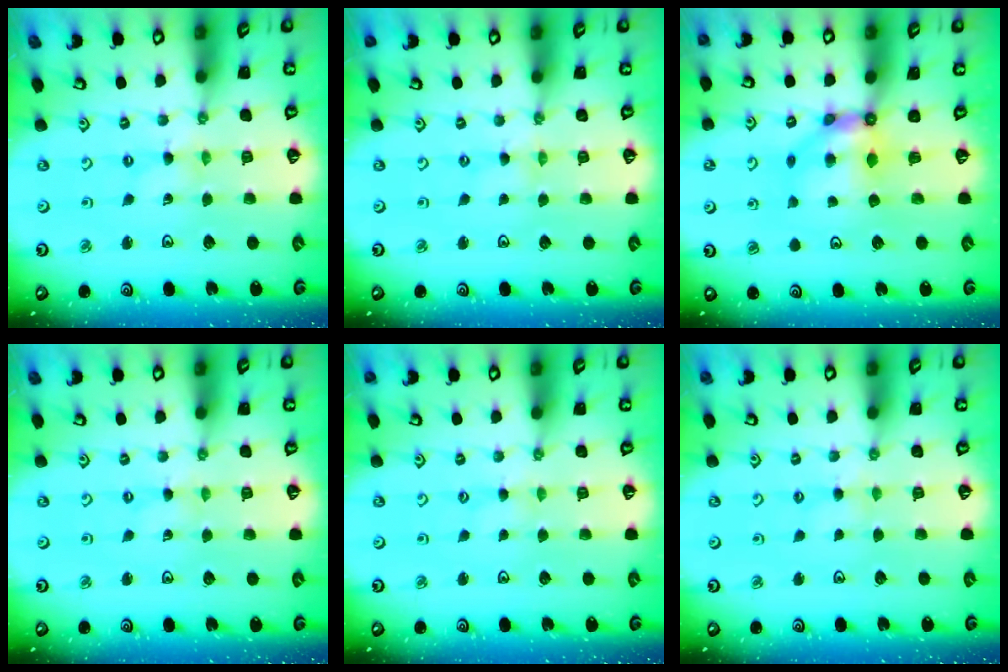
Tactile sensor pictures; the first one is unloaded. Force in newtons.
{"total": 0.0}
{"total": 6.8, "press": 6.7, "slide": 0.8}
{"total": 0.0}
{"total": 0.0}
{"total": 2.0, "press": 1.9, "slide": 0.3}